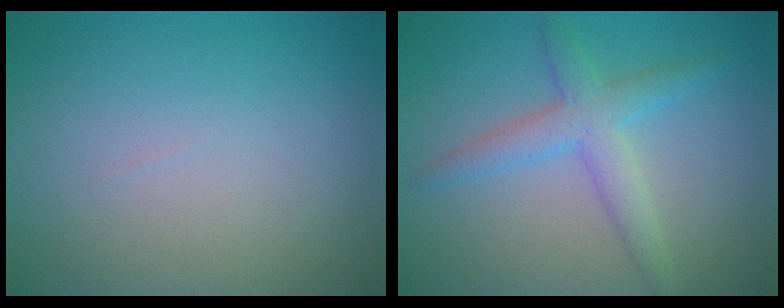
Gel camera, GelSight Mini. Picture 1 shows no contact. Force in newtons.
{"total": 3.4, "press": 3.4, "slide": 0.2}